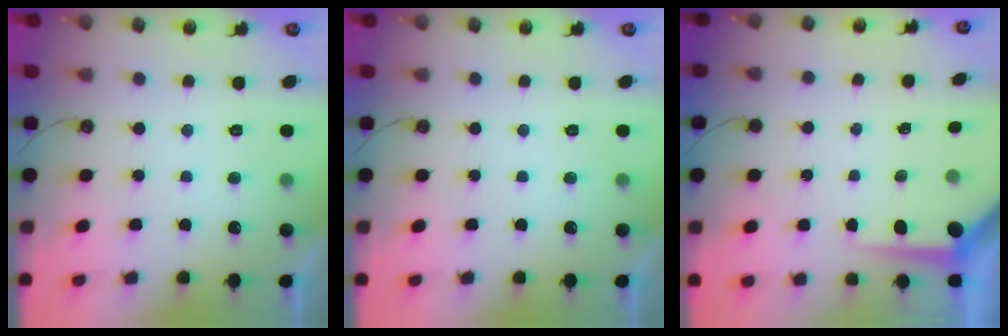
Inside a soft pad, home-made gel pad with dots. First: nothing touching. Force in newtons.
{"total": 0.0}
{"total": 5.4, "press": 5.4, "slide": 0.1}